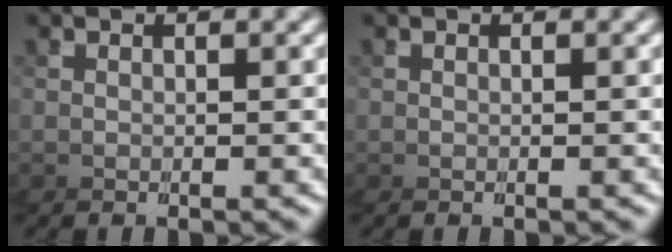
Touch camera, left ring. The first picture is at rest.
{"total": 0.0}